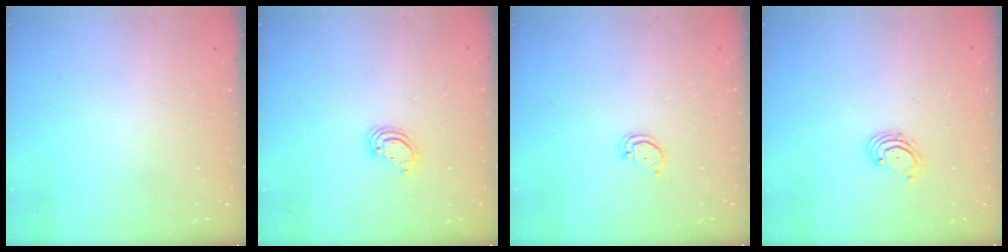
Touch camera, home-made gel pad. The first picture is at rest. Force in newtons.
{"total": 3.9, "press": 3.9, "slide": 0.1}
{"total": 2.0, "press": 2.0, "slide": 0.2}
{"total": 2.0, "press": 1.9, "slide": 0.6}